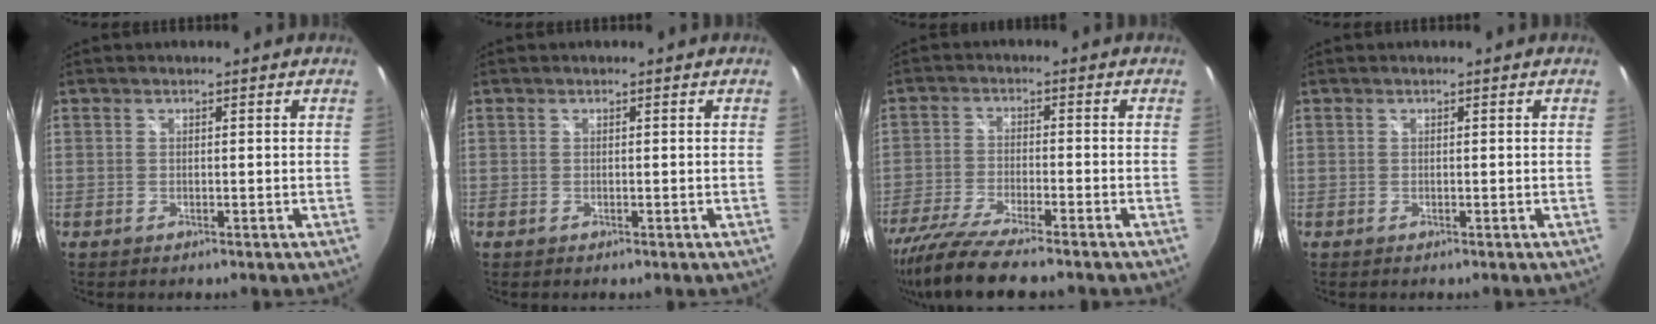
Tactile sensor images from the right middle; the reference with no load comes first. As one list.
[{"total": 0.0}, {"total": 11.6, "force": [-9.7, 1.0, 6.3], "torque": [-0.146, -0.041, -0.177]}, {"total": 0.0}]